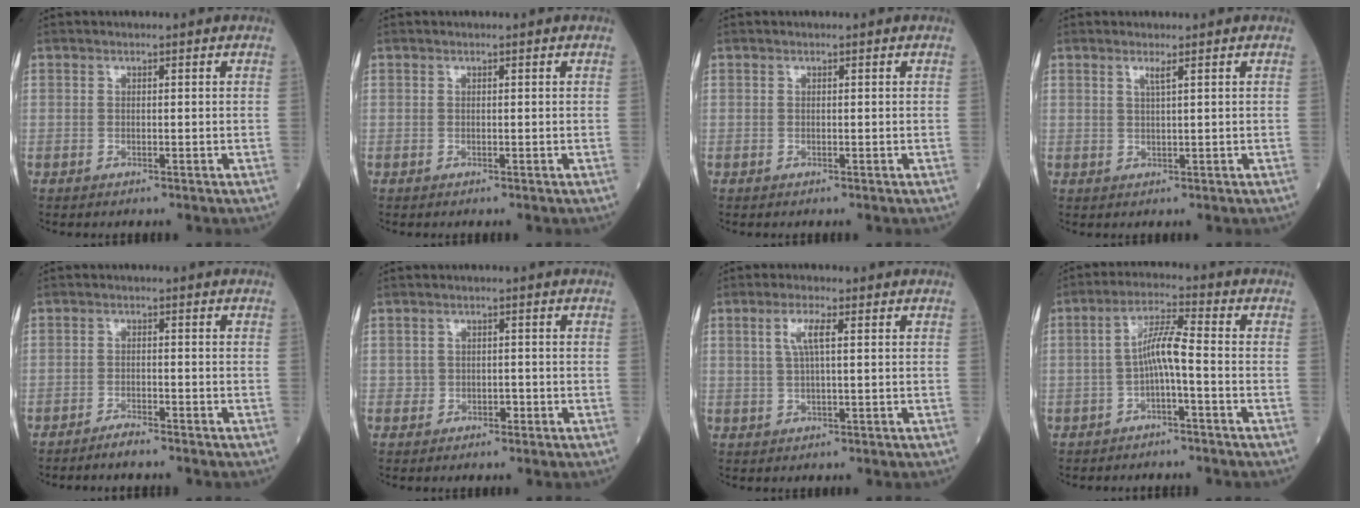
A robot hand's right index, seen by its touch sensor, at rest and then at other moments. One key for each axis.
{"total": 0.0}
{"total": 0.0}
{"total": 1.3, "fx": 0.8, "fy": -0.3, "fz": 1.0, "tx": -0.025, "ty": -0.005, "tz": 0.016}
{"total": 2.2, "fx": -2.0, "fy": 0.0, "fz": 0.8, "tx": -0.019, "ty": -0.003, "tz": -0.038}
{"total": 1.5, "fx": -0.5, "fy": 1.3, "fz": 0.6, "tx": -0.006, "ty": 0.005, "tz": -0.006}
{"total": 3.7, "fx": 1.1, "fy": 0.4, "fz": 3.5, "tx": -0.073, "ty": 0.007, "tz": 0.023}
{"total": 5.4, "fx": -1.2, "fy": 0.3, "fz": 5.2, "tx": -0.101, "ty": 0.019, "tz": -0.022}